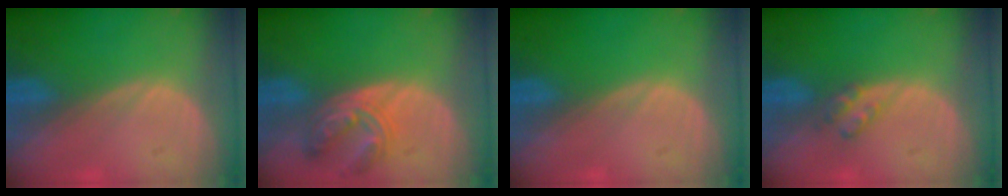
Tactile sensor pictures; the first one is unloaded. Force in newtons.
{"total": 6.1, "press": 6.0, "slide": 0.7}
{"total": 0.0}
{"total": 2.4, "press": 2.4, "slide": 0.2}